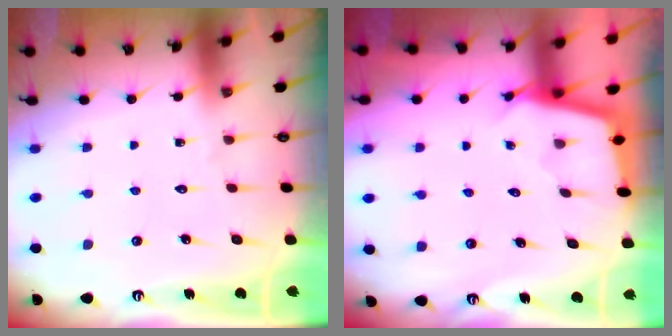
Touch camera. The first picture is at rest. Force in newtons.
{"total": 2.3, "press": 2.3, "slide": 0.2}